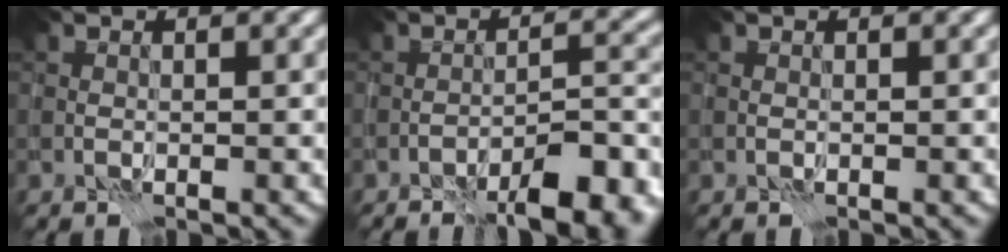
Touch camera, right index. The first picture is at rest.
{"total": 8.7, "force": [-6.1, 2.3, 5.7], "torque": [-0.072, 0.011, -0.089]}
{"total": 0.0}